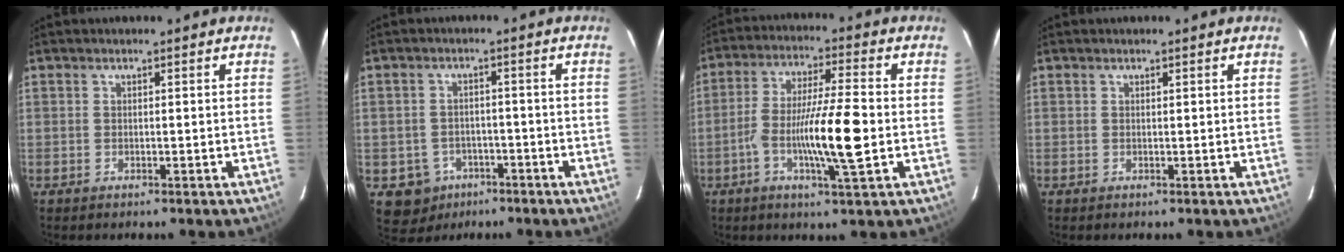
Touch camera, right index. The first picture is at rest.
{"total": 6.1, "force": [-2.8, 5.3, 1.2], "torque": [-0.024, 0.009, -0.033]}
{"total": 12.4, "force": [-2.7, 0.7, 12.1], "torque": [-0.223, -0.002, -0.053]}
{"total": 0.0}